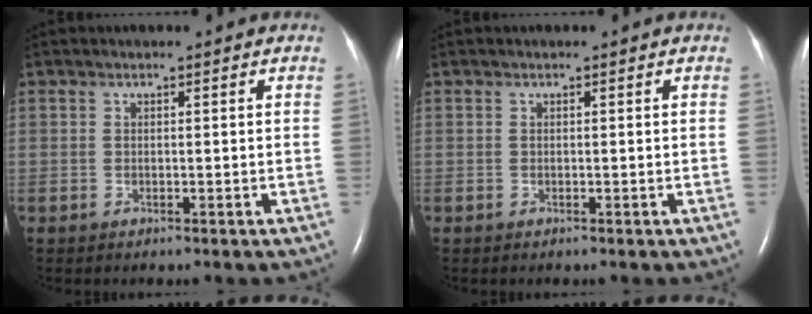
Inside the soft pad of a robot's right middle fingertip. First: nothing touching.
{"total": 0.0}